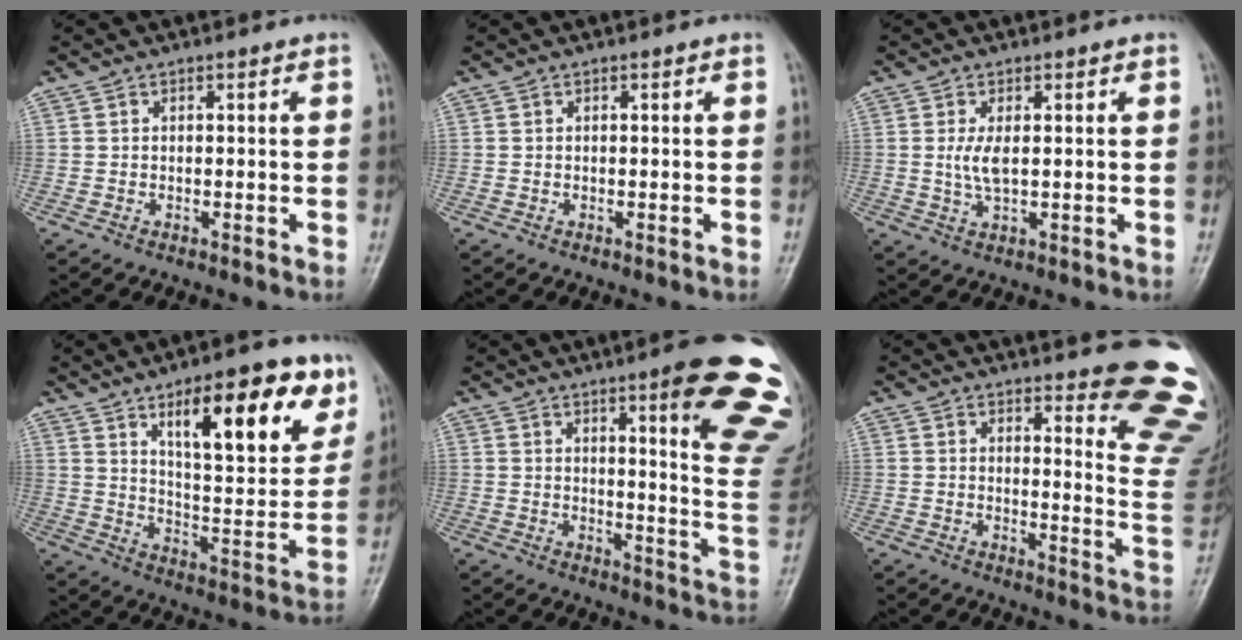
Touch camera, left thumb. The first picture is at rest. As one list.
[{"total": 0.0}, {"total": 3.6, "force": [0.4, 1.5, 3.3], "torque": [-0.072, -0.007, 0.012]}, {"total": 20.2, "force": [10.7, 7.4, 15.5], "torque": [-0.176, -0.049, 0.166]}, {"total": 19.5, "force": [11.3, 2.7, 15.7], "torque": [-0.169, -0.060, 0.135]}, {"total": 14.8, "force": [11.8, 2.8, 8.5], "torque": [-0.065, -0.112, 0.127]}]